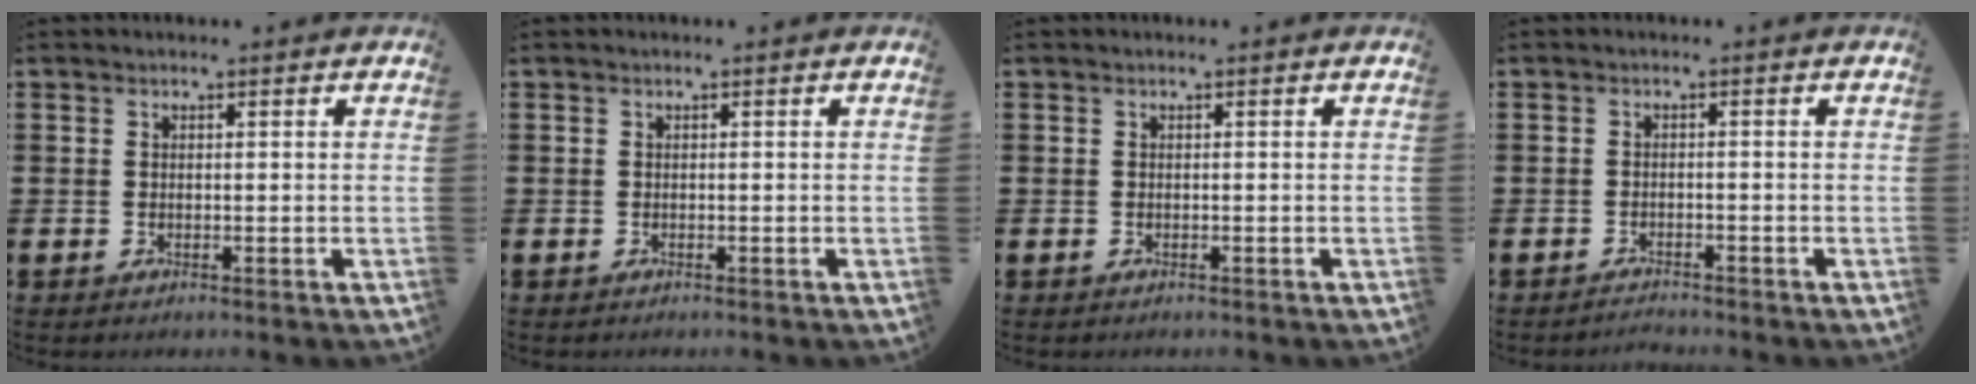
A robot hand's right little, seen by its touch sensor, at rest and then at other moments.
{"total": 0.0}
{"total": 0.0}
{"total": 1.2, "force": [-1.2, -0.1, -0.1], "torque": [-0.001, 0.003, -0.025]}